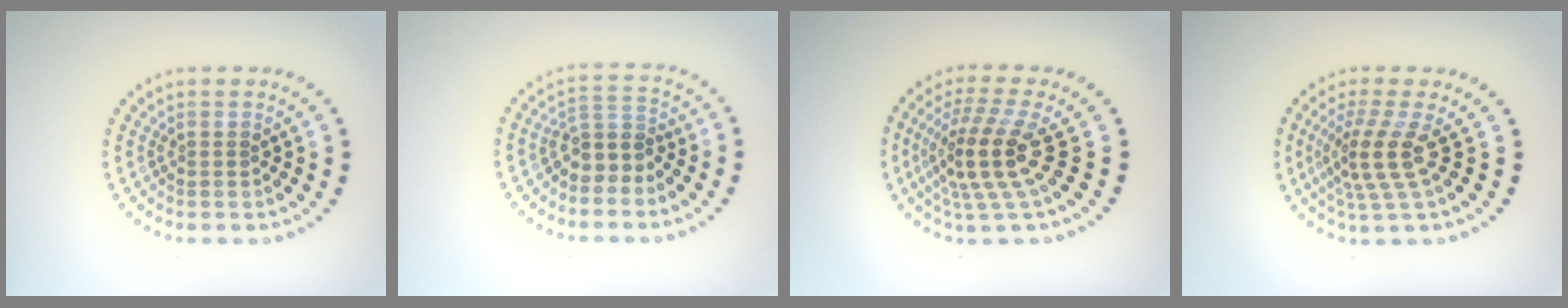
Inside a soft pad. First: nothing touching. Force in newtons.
{"total": 2.6, "press": 2.0, "slide": 1.7}
{"total": 4.8, "press": 3.5, "slide": 3.2}
{"total": 3.6, "press": 2.5, "slide": 2.5}